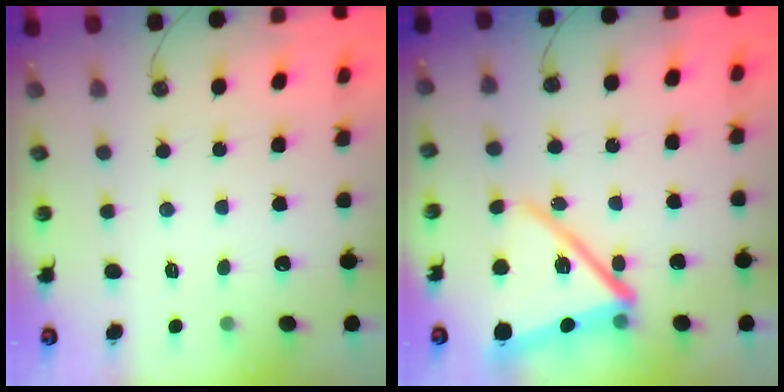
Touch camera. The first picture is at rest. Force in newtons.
{"total": 18.1, "press": 18.0, "slide": 1.5}